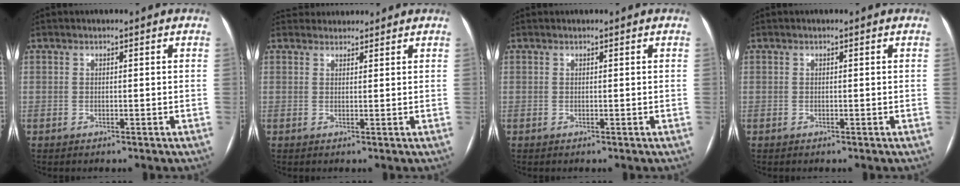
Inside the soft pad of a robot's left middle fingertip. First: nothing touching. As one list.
[{"total": 3.4, "force": [3.3, 1.1, -0.1], "torque": [0.005, 0.027, 0.049]}, {"total": 0.0}, {"total": 0.0}]